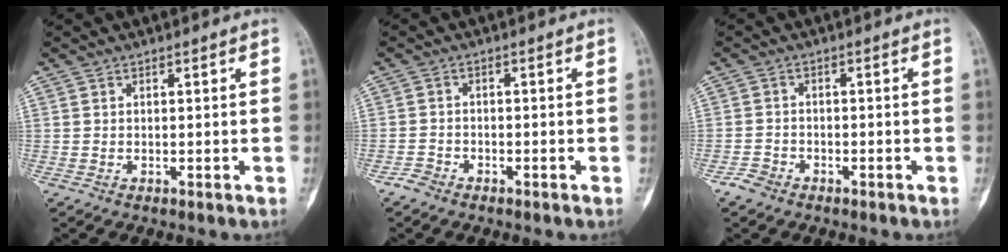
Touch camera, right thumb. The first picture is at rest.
{"total": 2.1, "force": [-1.7, 1.2, 0.5], "torque": [-0.013, 0.005, -0.034]}
{"total": 2.6, "force": [-1.9, 1.6, 0.8], "torque": [-0.017, 0.008, -0.036]}